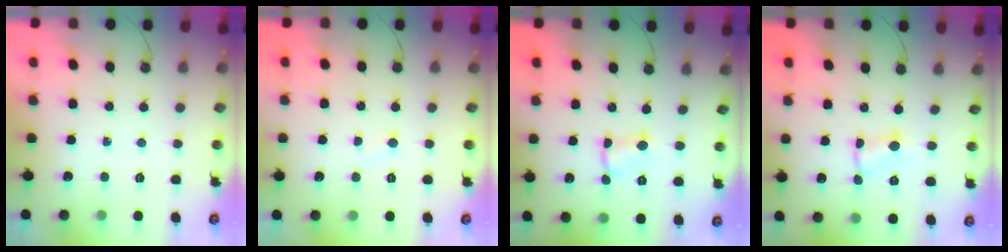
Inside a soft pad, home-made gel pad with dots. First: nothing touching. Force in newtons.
{"total": 1.8, "press": 1.8, "slide": 0.2}
{"total": 1.4, "press": 1.4, "slide": 0.0}
{"total": 1.5, "press": 1.5, "slide": 0.2}